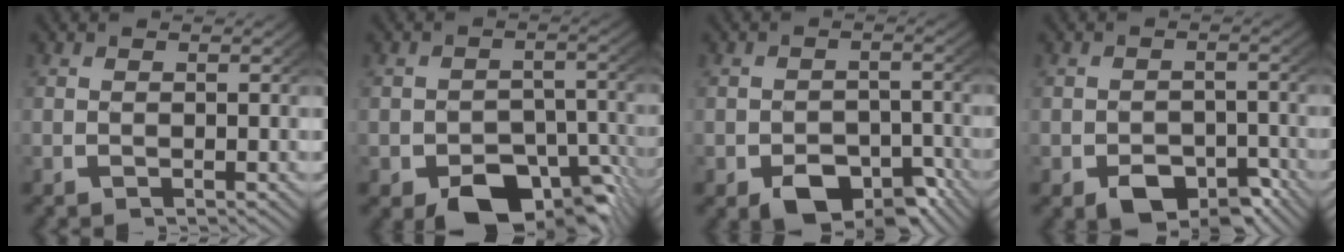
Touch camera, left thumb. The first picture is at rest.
{"total": 9.3, "force": [-5.3, 5.6, 5.2], "torque": [-0.088, -0.052, -0.065]}
{"total": 7.1, "force": [-4.0, 4.4, 3.9], "torque": [-0.064, -0.041, -0.054]}
{"total": 6.0, "force": [-3.3, 3.8, 3.3], "torque": [-0.051, -0.036, -0.045]}